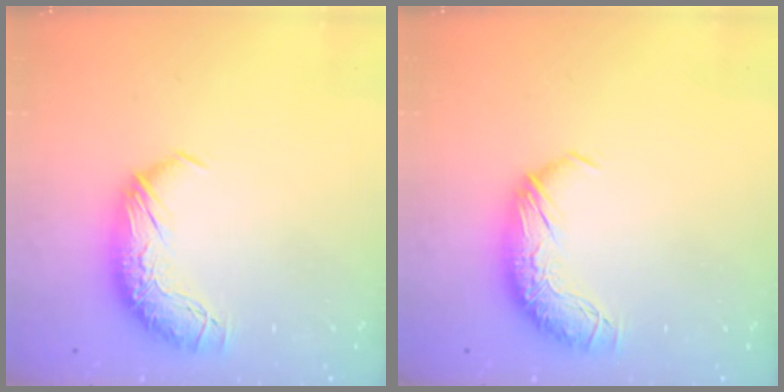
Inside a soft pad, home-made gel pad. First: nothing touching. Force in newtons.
{"total": 0.0}